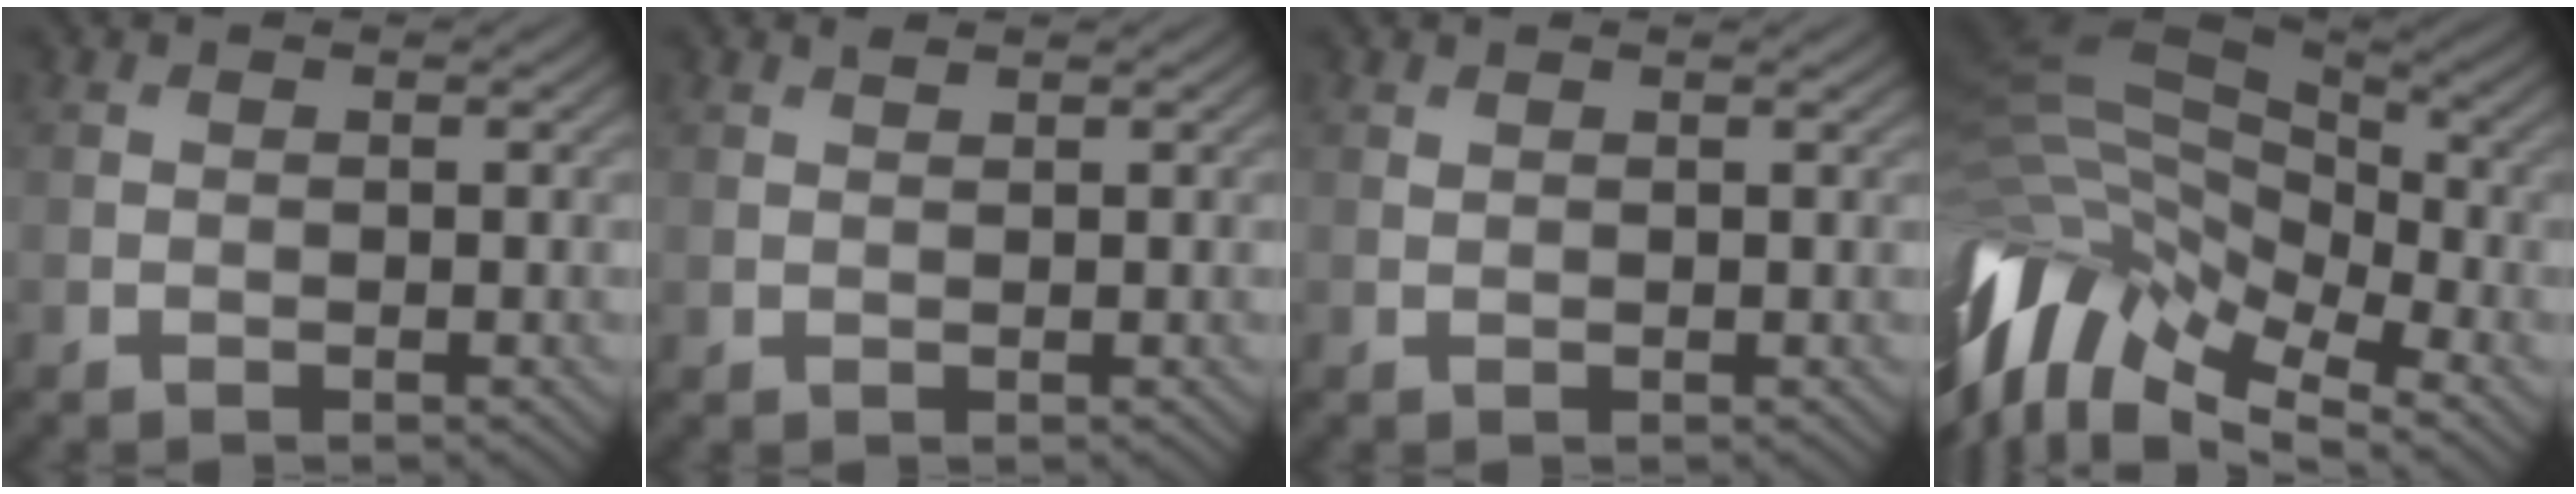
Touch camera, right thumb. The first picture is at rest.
{"total": 0.6, "force": [0.6, 0.1, 0.2], "torque": [-0.006, -0.001, 0.014]}
{"total": 0.6, "force": [0.5, 0.1, 0.3], "torque": [-0.006, -0.002, 0.011]}
{"total": 14.5, "force": [-6.3, 8.2, 10.2], "torque": [-0.248, -0.028, -0.104]}